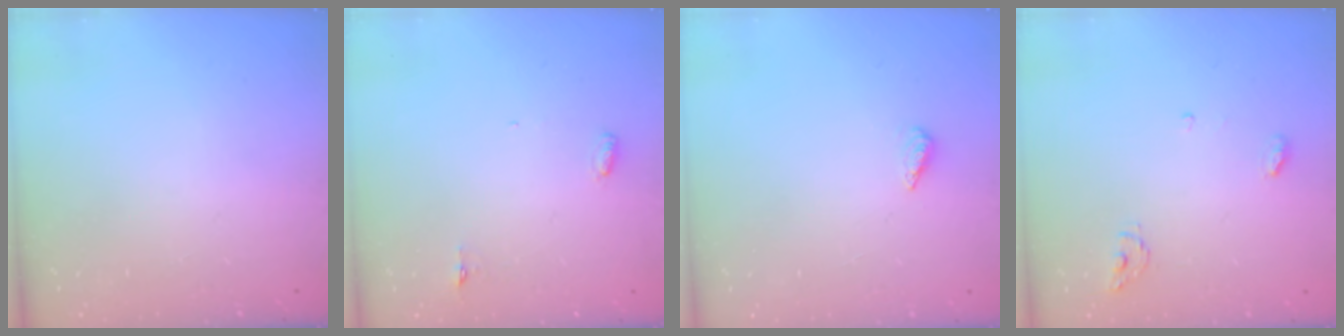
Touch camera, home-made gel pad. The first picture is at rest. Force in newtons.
{"total": 3.0, "press": 2.8, "slide": 0.9}
{"total": 2.3, "press": 2.2, "slide": 0.8}
{"total": 3.8, "press": 3.8, "slide": 0.3}